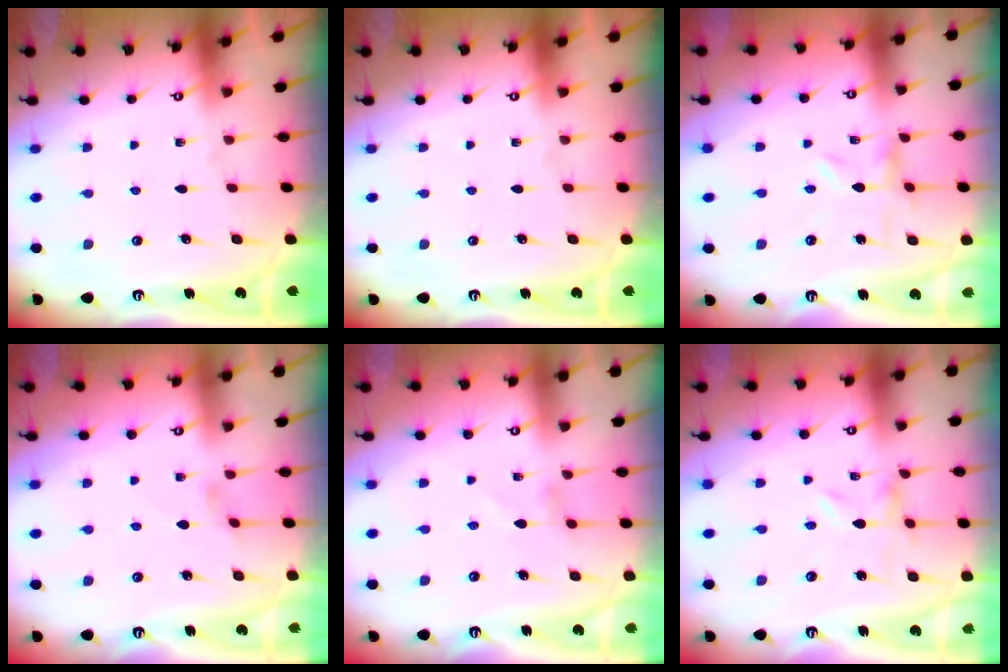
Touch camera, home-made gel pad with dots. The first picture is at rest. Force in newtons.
{"total": 0.0}
{"total": 2.3, "press": 2.3, "slide": 0.4}
{"total": 0.0}
{"total": 1.8, "press": 1.8, "slide": 0.4}
{"total": 0.0}